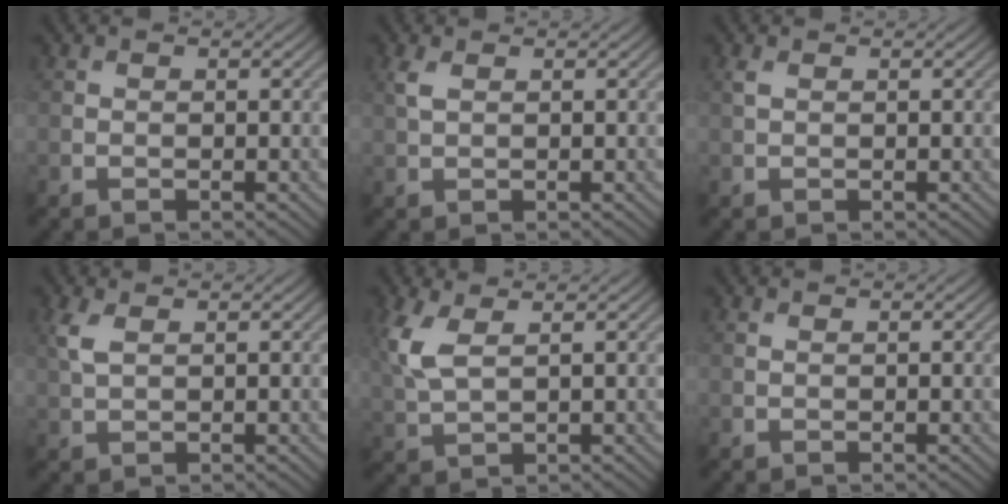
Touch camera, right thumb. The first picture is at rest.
{"total": 1.7, "force": [0.7, 0.7, 1.3], "torque": [-0.039, 0.004, 0.016]}
{"total": 0.9, "force": [0.4, 0.3, 0.7], "torque": [-0.022, 0.002, 0.009]}
{"total": 2.6, "force": [1.1, 1.2, 2.1], "torque": [-0.061, 0.005, 0.024]}
{"total": 5.1, "force": [2.0, 2.2, 4.2], "torque": [-0.116, 0.005, 0.042]}
{"total": 0.0}